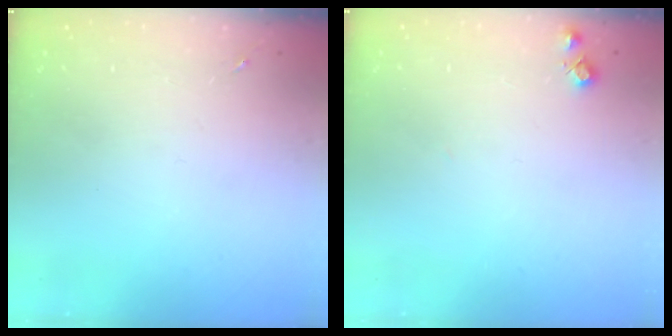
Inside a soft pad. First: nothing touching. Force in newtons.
{"total": 6.6, "press": 6.6, "slide": 0.6}